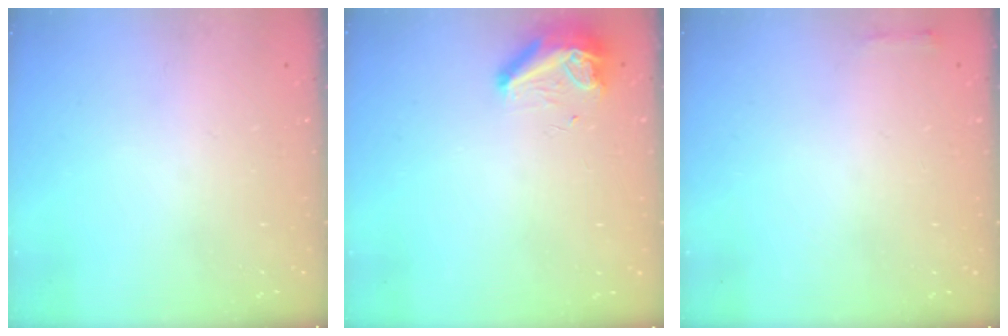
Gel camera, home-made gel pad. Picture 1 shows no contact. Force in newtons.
{"total": 8.3, "press": 8.3, "slide": 0.9}
{"total": 2.3, "press": 2.3, "slide": 0.5}